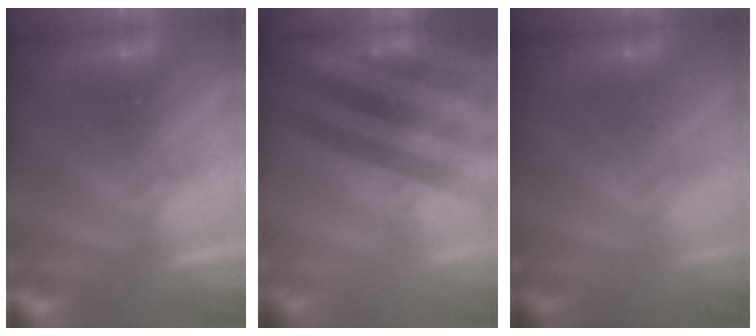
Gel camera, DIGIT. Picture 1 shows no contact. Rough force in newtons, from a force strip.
{"total": 3.3}
{"total": 2.6}